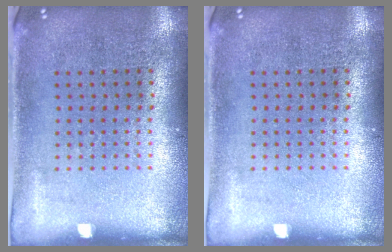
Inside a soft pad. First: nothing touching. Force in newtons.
{"total": 0.0}